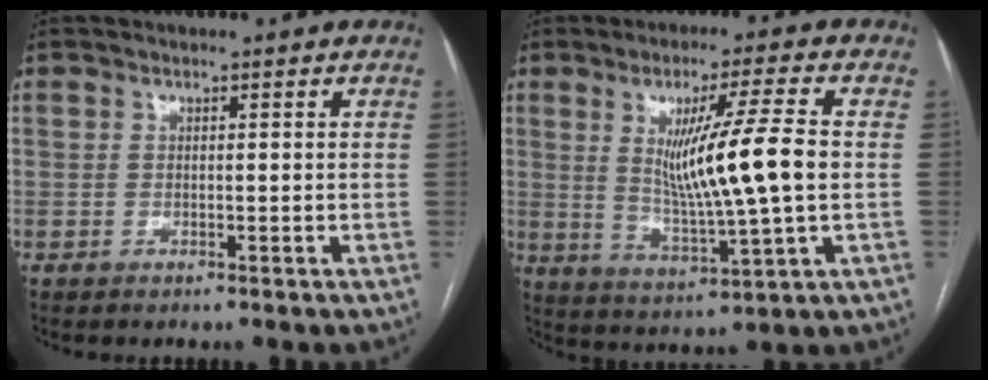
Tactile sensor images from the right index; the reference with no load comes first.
{"total": 12.6, "force": [1.1, -0.4, 12.5], "torque": [-0.220, -0.015, 0.023]}